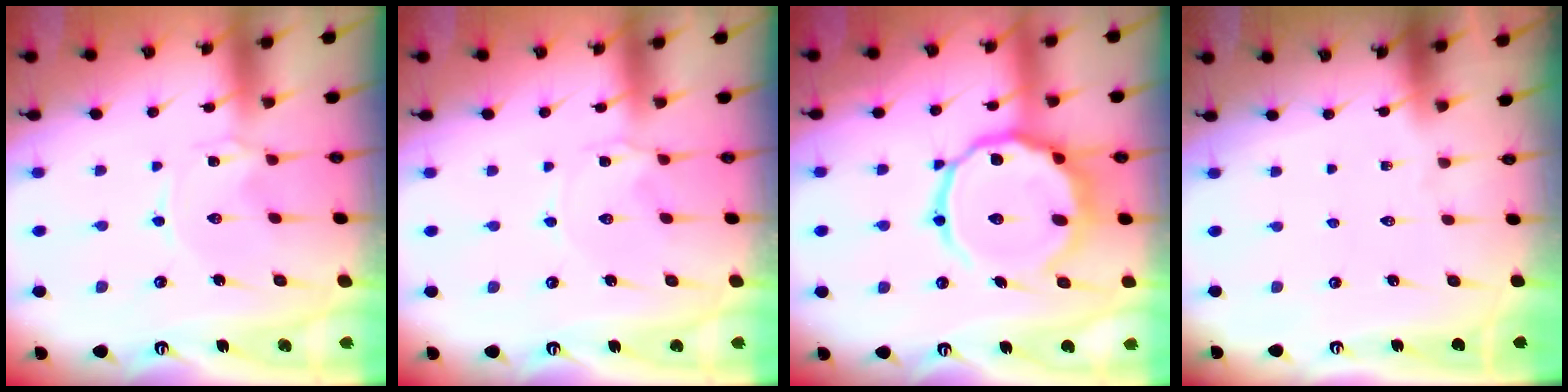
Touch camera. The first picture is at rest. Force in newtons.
{"total": 3.1, "press": 3.1, "slide": 0.3}
{"total": 17.3, "press": 17.2, "slide": 1.6}
{"total": 0.0}